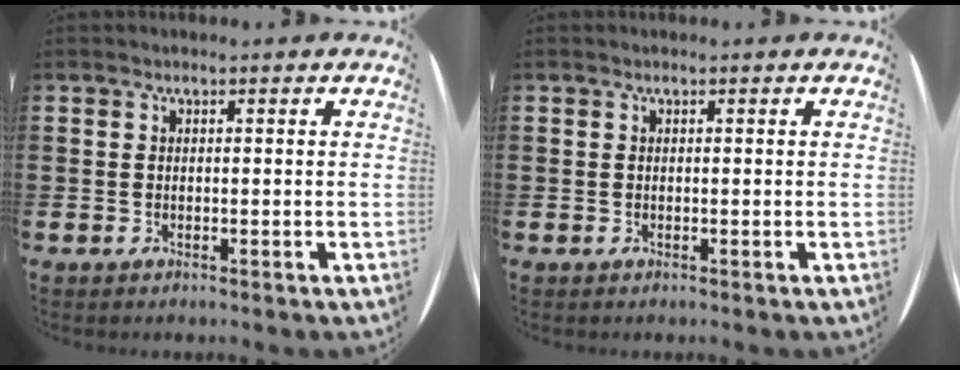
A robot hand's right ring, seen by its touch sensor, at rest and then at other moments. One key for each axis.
{"total": 0.0}